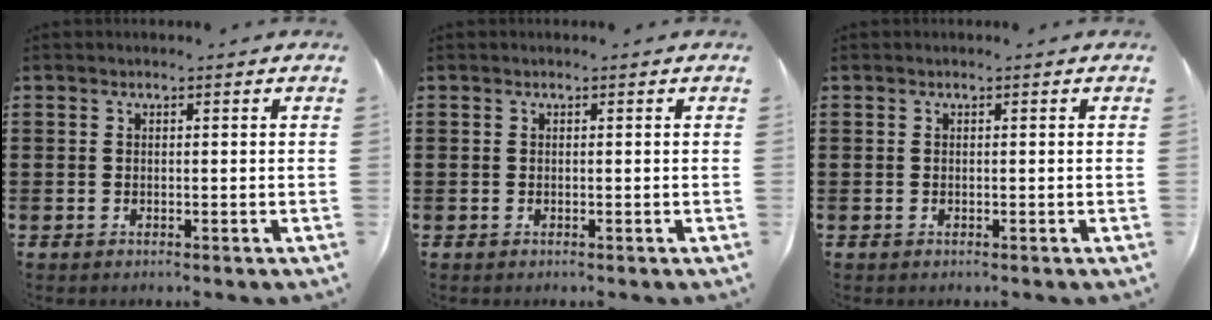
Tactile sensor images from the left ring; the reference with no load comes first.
{"total": 0.0}
{"total": 0.0}